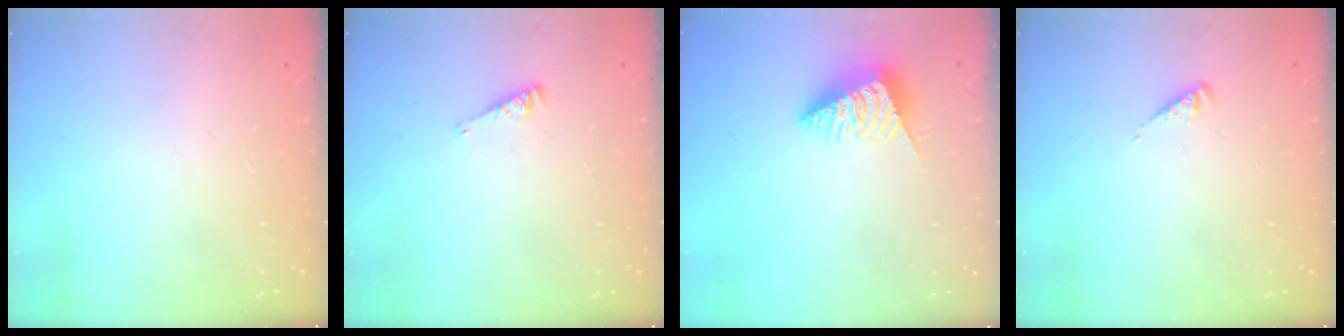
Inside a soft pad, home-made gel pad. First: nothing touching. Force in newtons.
{"total": 2.5, "press": 2.4, "slide": 0.4}
{"total": 3.8, "press": 3.7, "slide": 0.6}
{"total": 2.1, "press": 2.0, "slide": 0.4}